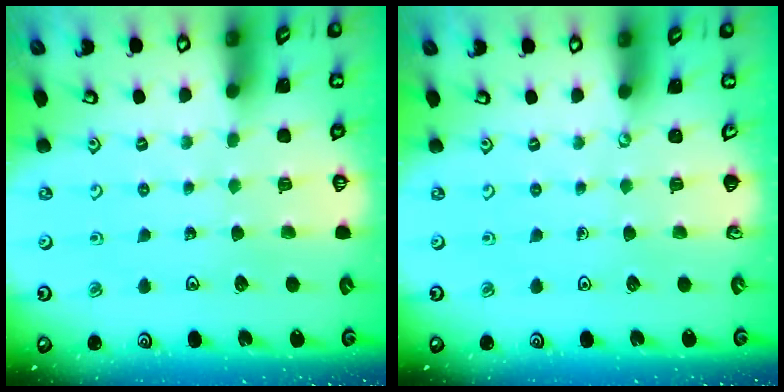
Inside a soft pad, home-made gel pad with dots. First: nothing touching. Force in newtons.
{"total": 0.0}